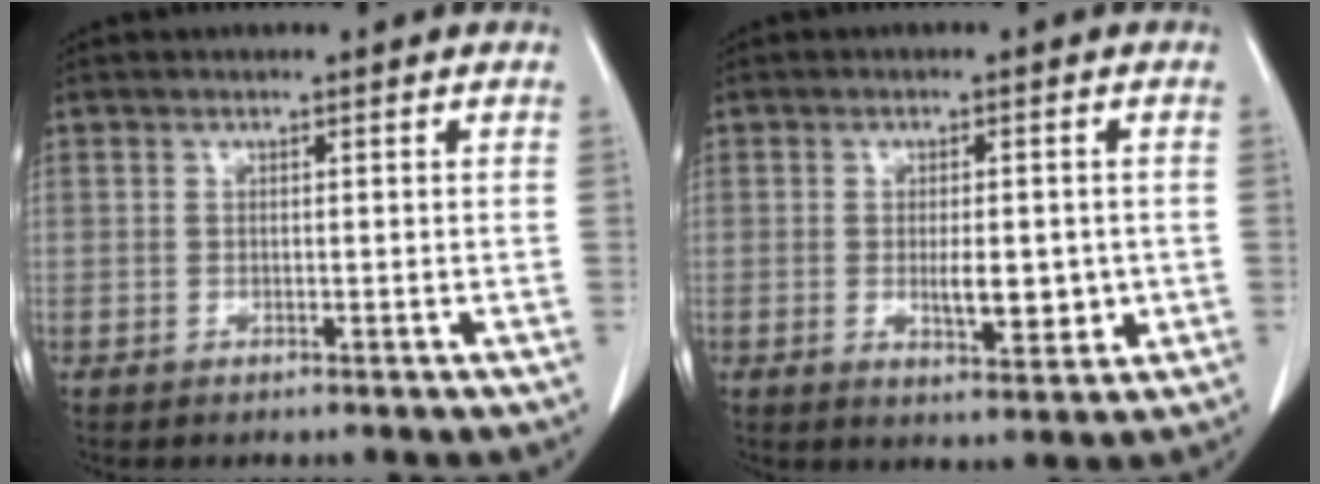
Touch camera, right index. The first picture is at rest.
{"total": 5.7, "force": [-0.7, 2.1, 5.2], "torque": [-0.078, -0.007, -0.005]}